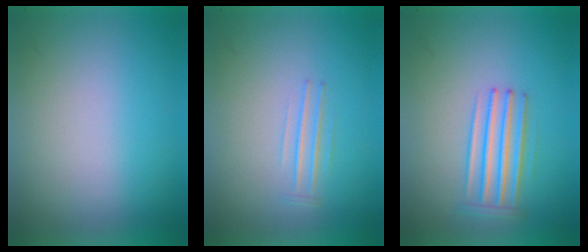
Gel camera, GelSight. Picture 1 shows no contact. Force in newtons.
{"total": 1.1}
{"total": 2.8}